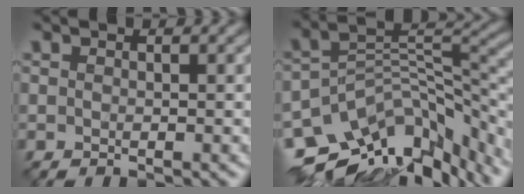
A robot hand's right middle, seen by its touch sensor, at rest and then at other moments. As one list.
[{"total": 11.7, "force": [-7.4, 5.9, 6.8], "torque": [-0.126, 0.006, -0.111]}]